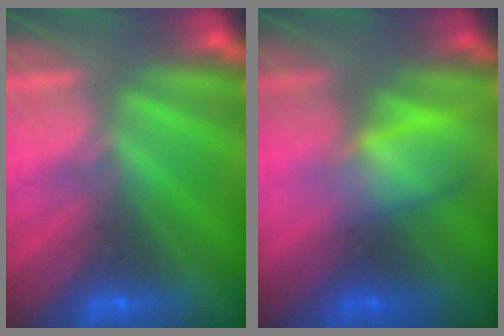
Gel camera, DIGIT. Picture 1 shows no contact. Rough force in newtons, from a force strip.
{"total": 2.9}